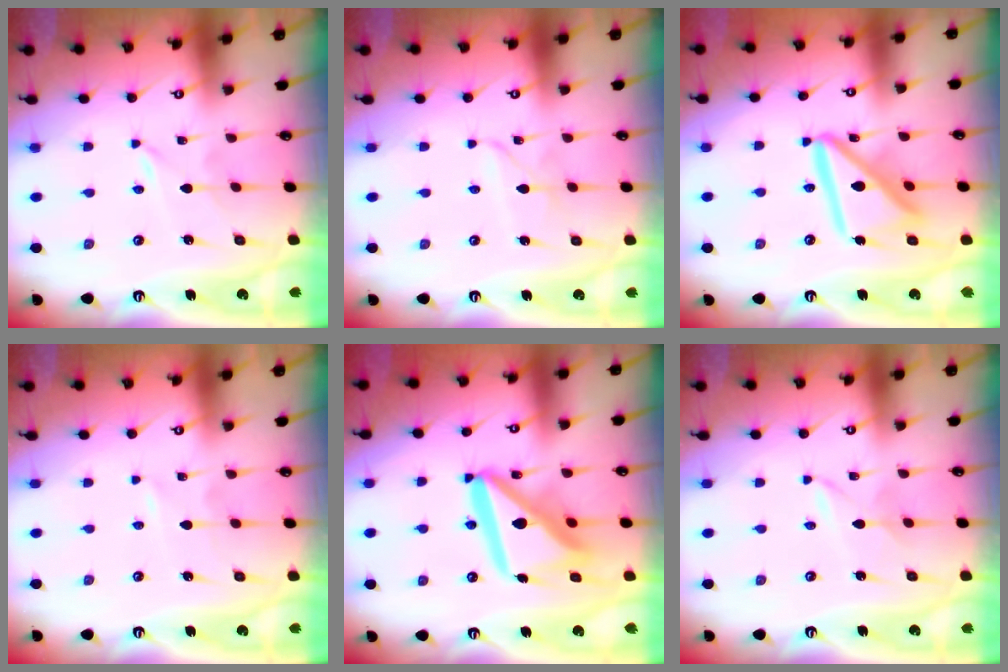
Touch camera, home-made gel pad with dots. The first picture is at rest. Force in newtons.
{"total": 2.7, "press": 2.7, "slide": 0.2}
{"total": 14.8, "press": 14.7, "slide": 1.6}
{"total": 1.1, "press": 1.1, "slide": 0.1}
{"total": 17.8, "press": 17.6, "slide": 2.2}
{"total": 2.3, "press": 2.3, "slide": 0.3}